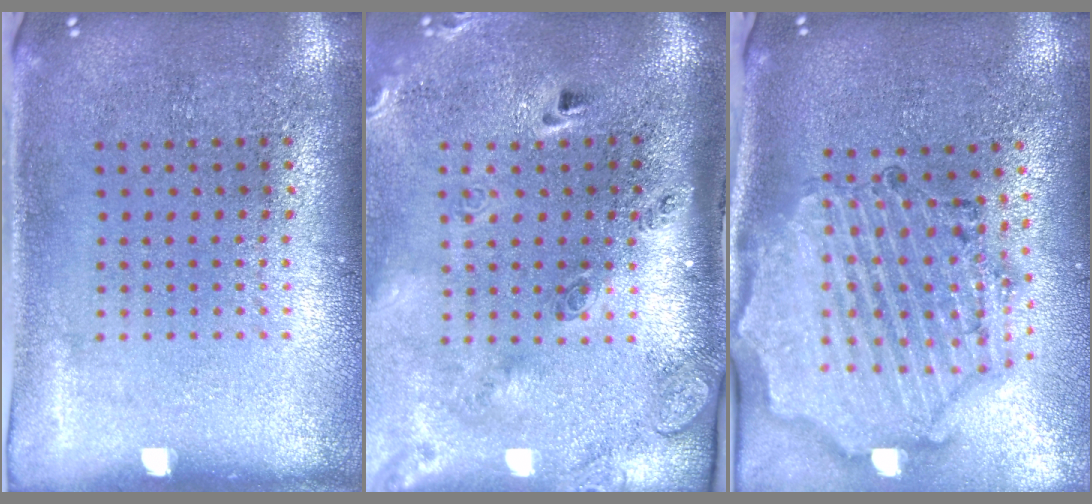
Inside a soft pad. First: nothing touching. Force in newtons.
{"total": 2.9, "press": 2.0, "slide": 2.1}
{"total": 2.4, "press": 2.3, "slide": 0.7}